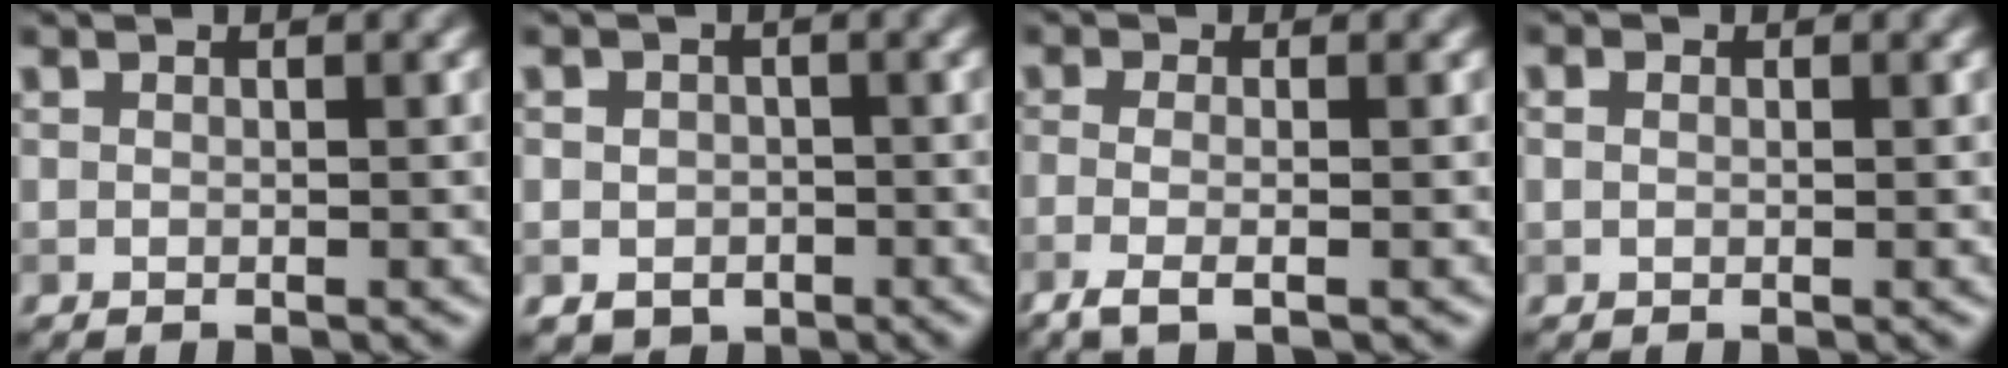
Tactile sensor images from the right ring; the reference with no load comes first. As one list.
[{"total": 2.2, "force": [-0.5, 2.0, 0.7], "torque": [-0.007, -0.006, -0.010]}, {"total": 2.8, "force": [-1.0, 0.9, 2.5], "torque": [-0.047, -0.011, -0.030]}, {"total": 1.0, "force": [0.2, 0.7, 0.7], "torque": [-0.013, 0.001, 0.001]}]